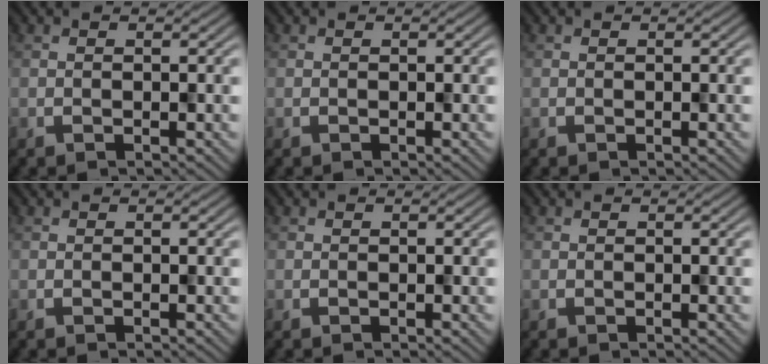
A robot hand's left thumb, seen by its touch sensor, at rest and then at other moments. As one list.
[{"total": 0.0}, {"total": 0.0}, {"total": 0.0}, {"total": 0.0}, {"total": 0.0}]